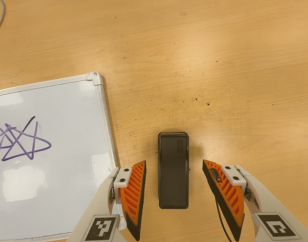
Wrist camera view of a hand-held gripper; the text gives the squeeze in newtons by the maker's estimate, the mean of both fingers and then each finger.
{"total": 0.0}